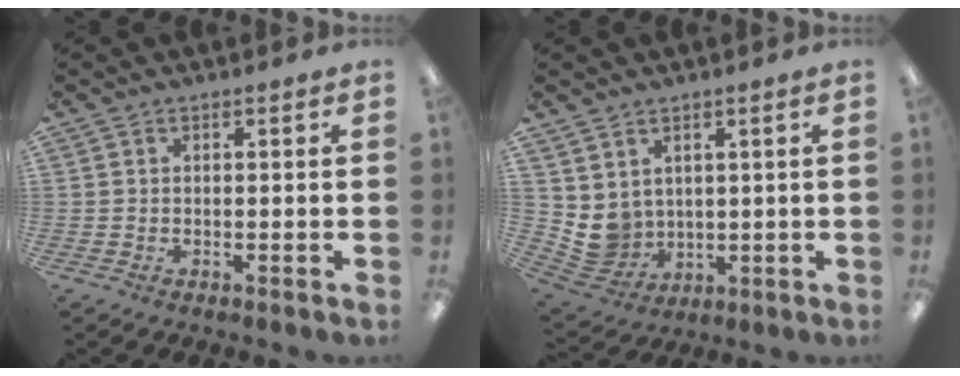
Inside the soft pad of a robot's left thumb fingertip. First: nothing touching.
{"total": 6.3, "force": [3.1, 5.5, 0.7], "torque": [-0.037, -0.025, 0.069]}